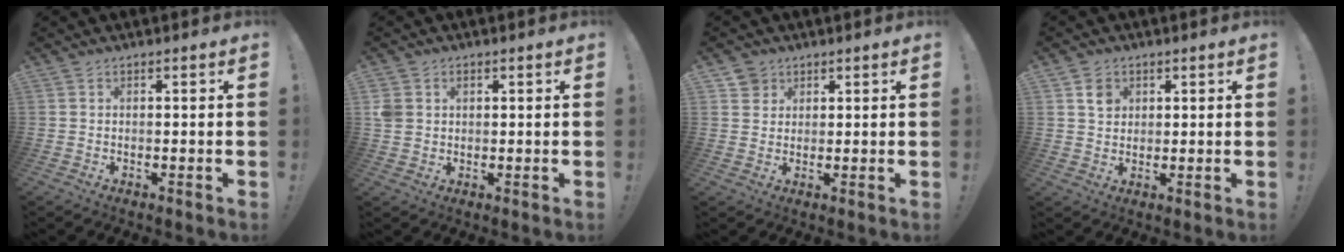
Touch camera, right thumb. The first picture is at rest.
{"total": 3.5, "force": [0.9, 2.9, 1.6], "torque": [-0.024, -0.004, 0.014]}
{"total": 3.7, "force": [2.2, 2.9, 0.2], "torque": [-0.002, -0.010, 0.041]}
{"total": 4.2, "force": [1.9, 3.7, 0.7], "torque": [0.010, -0.009, 0.031]}